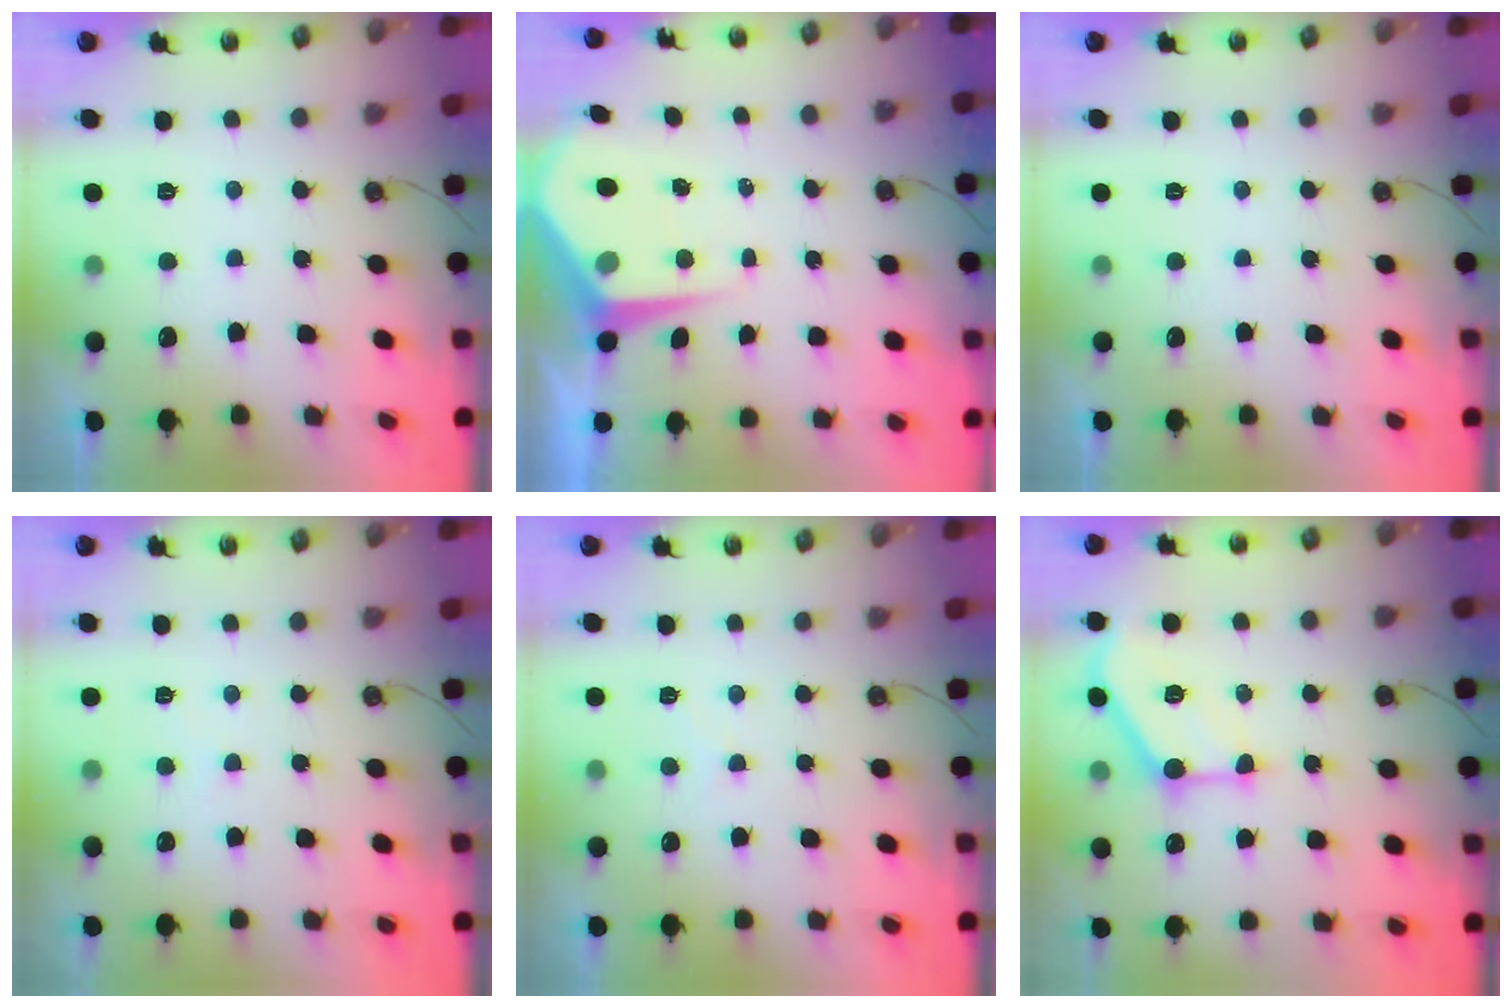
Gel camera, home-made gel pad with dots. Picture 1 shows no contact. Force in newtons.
{"total": 7.4, "press": 7.4, "slide": 0.6}
{"total": 0.0}
{"total": 2.1, "press": 2.0, "slide": 0.4}
{"total": 5.4, "press": 5.3, "slide": 0.8}
{"total": 13.0, "press": 13.0, "slide": 0.5}